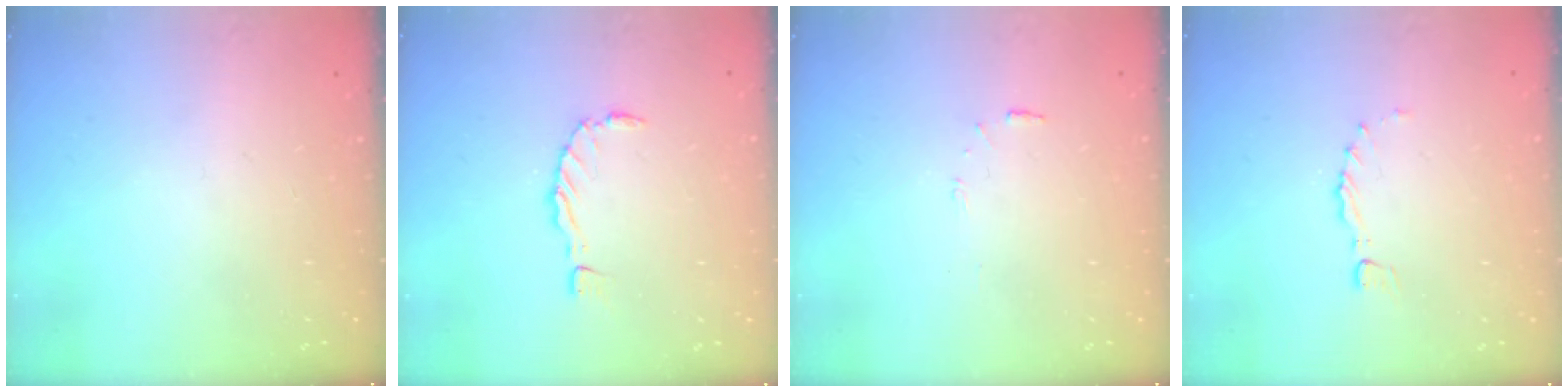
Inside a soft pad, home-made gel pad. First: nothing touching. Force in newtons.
{"total": 0.0}
{"total": 5.5, "press": 5.5, "slide": 0.4}
{"total": 0.0}